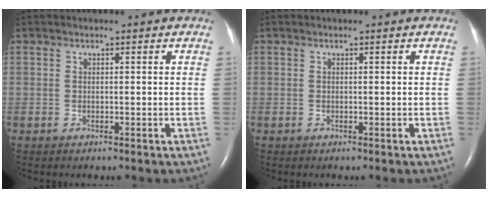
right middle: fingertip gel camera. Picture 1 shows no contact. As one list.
[{"total": 0.0}]